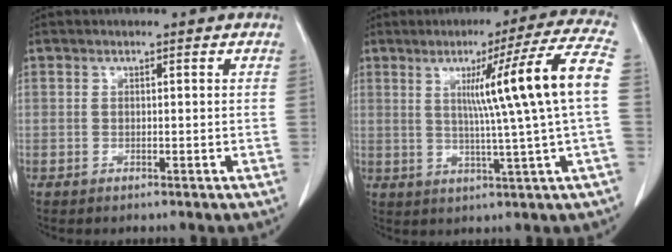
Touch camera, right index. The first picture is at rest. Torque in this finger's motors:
{"motor_torque": [1.24, 0.04, 0.57, 0.18]}